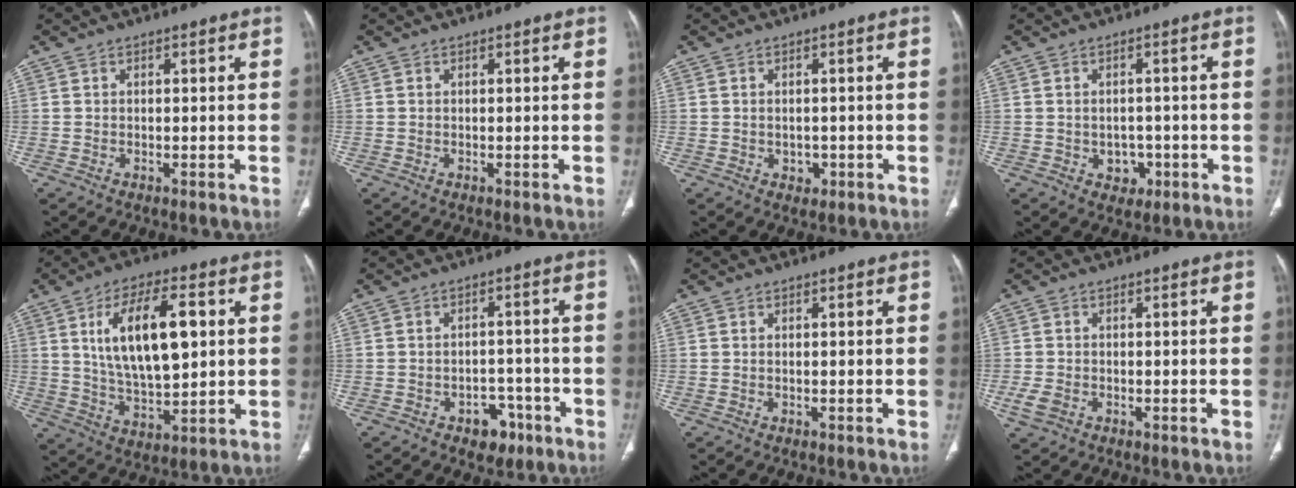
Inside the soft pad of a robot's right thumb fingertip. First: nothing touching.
{"total": 0.0}
{"total": 2.1, "force": [-0.6, 1.7, 1.2], "torque": [-0.009, 0.002, -0.002]}
{"total": 3.8, "force": [-1.2, 3.1, 1.8], "torque": [-0.003, 0.008, -0.010]}
{"total": 16.8, "force": [3.8, 7.6, 14.5], "torque": [-0.236, -0.005, 0.073]}
{"total": 5.9, "force": [-3.3, 4.1, 2.6], "torque": [-0.008, 0.030, -0.042]}
{"total": 0.0}
{"total": 3.2, "force": [-1.2, 2.4, 1.8], "torque": [-0.039, 0.002, -0.020]}